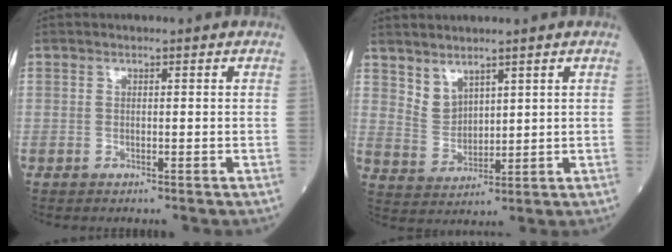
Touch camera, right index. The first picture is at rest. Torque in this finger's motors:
{"motor_torque": [0.26, 0.34, 0.11, 0.00]}